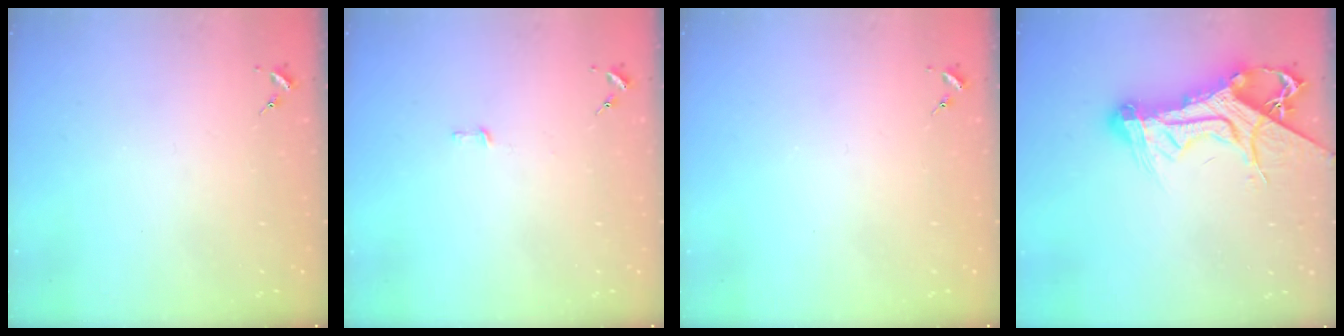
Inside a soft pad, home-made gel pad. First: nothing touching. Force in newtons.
{"total": 3.0, "press": 3.0, "slide": 0.2}
{"total": 0.0}
{"total": 18.1, "press": 18.0, "slide": 1.9}